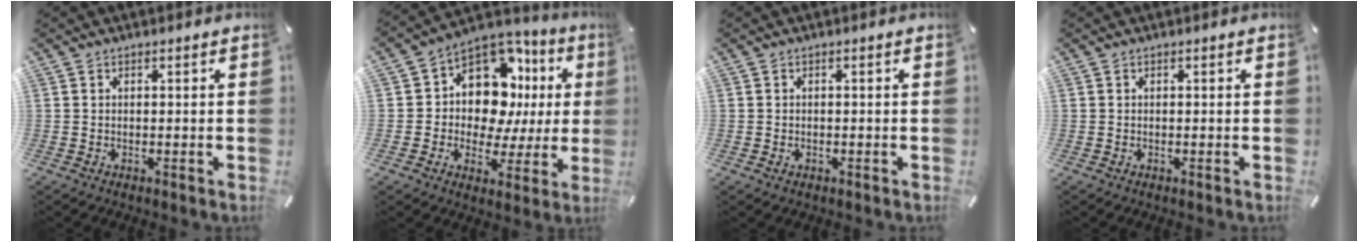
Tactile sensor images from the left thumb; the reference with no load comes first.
{"total": 13.0, "force": [3.8, 10.0, 7.4], "torque": [-0.111, -0.041, 0.073]}
{"total": 1.1, "force": [-0.4, 0.7, 0.7], "torque": [-0.014, 0.001, -0.009]}
{"total": 0.0}